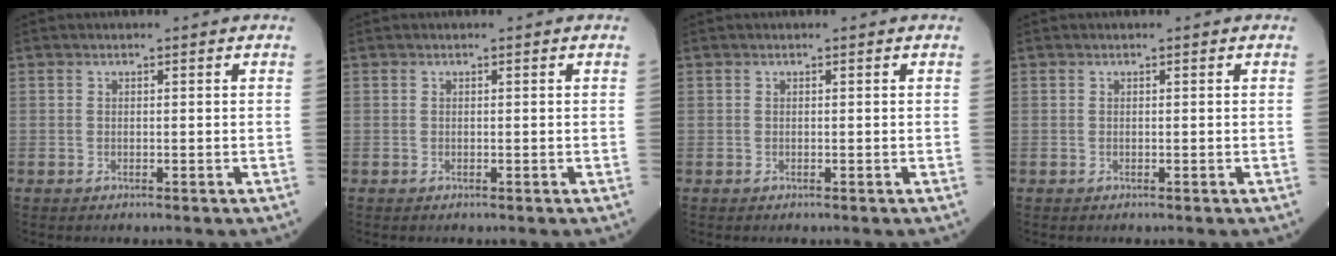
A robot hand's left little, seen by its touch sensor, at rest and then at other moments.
{"total": 0.0}
{"total": 0.0}
{"total": 0.0}